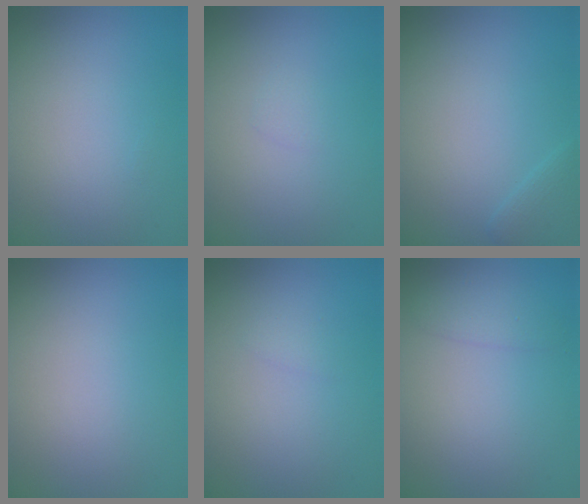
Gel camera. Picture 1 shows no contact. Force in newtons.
{"total": 0.5, "press": 0.5, "slide": 0.0}
{"total": 1.2, "press": 1.2, "slide": 0.0}
{"total": 0.0}
{"total": 0.6, "press": 0.6, "slide": 0.0}
{"total": 1.4, "press": 1.4, "slide": 0.1}